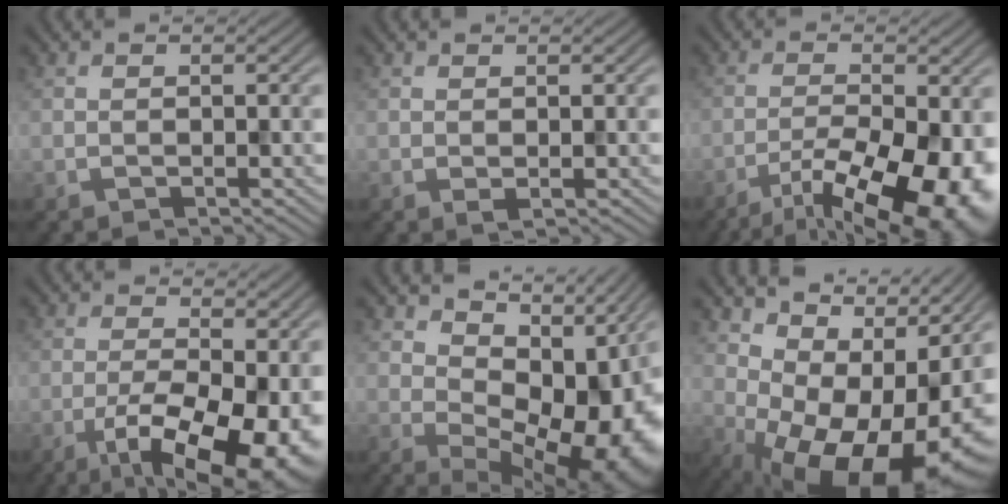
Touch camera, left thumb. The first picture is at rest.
{"total": 0.6, "force": [0.2, 0.2, 0.5], "torque": [-0.010, -0.004, 0.006]}
{"total": 12.9, "force": [-7.1, 3.8, 10.2], "torque": [-0.173, -0.017, -0.106]}
{"total": 13.2, "force": [-4.8, 5.0, 11.2], "torque": [-0.169, -0.014, -0.074]}
{"total": 13.4, "force": [2.8, 8.2, 10.3], "torque": [-0.144, -0.010, 0.058]}
{"total": 15.7, "force": [-1.3, 8.7, 13.0], "torque": [-0.149, -0.027, 0.010]}